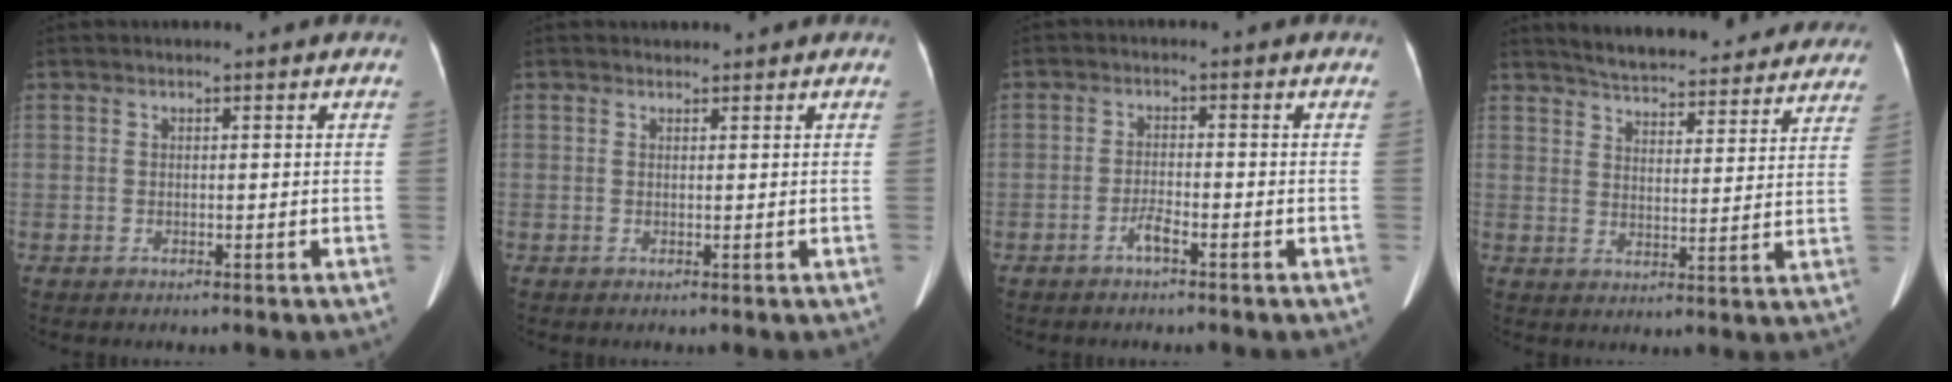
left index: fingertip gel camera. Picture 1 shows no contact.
{"total": 0.9, "force": [0.7, 0.5, -0.1], "torque": [0.001, 0.009, 0.010]}
{"total": 2.0, "force": [-1.4, 0.1, 1.4], "torque": [-0.030, 0.000, -0.027]}
{"total": 24.0, "force": [22.1, 5.3, 7.7], "torque": [-0.109, -0.020, 0.273]}